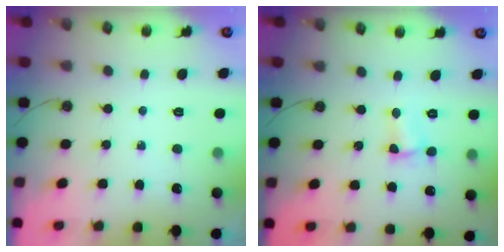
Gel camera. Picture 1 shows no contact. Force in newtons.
{"total": 1.8, "press": 1.7, "slide": 0.5}